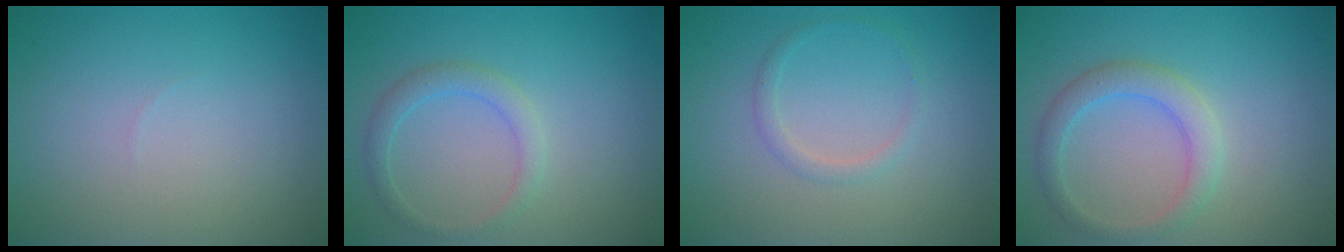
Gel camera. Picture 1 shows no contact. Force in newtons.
{"total": 2.0, "press": 2.0, "slide": 0.1}
{"total": 1.2, "press": 1.2, "slide": 0.1}
{"total": 2.9, "press": 2.9, "slide": 0.1}